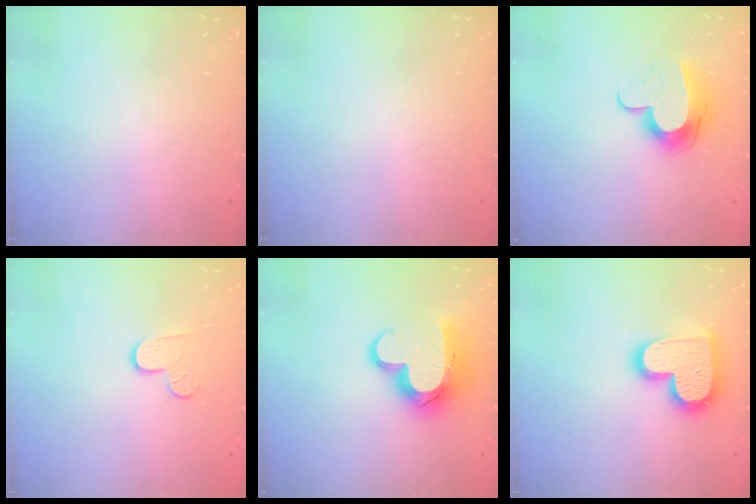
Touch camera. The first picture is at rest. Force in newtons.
{"total": 0.0}
{"total": 11.2, "press": 11.2, "slide": 1.1}
{"total": 4.8, "press": 4.7, "slide": 0.5}
{"total": 15.6, "press": 15.5, "slide": 1.3}
{"total": 17.1, "press": 17.1, "slide": 1.1}